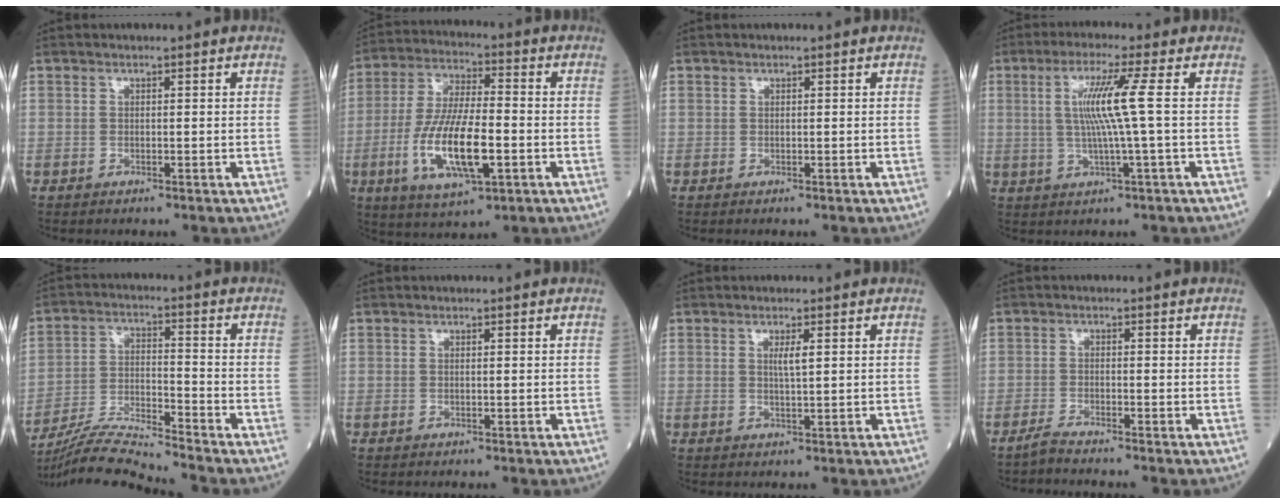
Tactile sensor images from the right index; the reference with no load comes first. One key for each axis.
{"total": 13.7, "fx": -3.7, "fy": 3.6, "fz": 12.7, "tx": -0.257, "ty": -0.011, "tz": -0.064}
{"total": 0.0}
{"total": 7.3, "fx": 0.9, "fy": -1.5, "fz": 7.1, "tx": -0.142, "ty": 0.002, "tz": 0.023}
{"total": 10.0, "fx": -9.5, "fy": -2.1, "fz": 2.6, "tx": -0.053, "ty": -0.010, "tz": -0.175}
{"total": 0.0}
{"total": 1.9, "fx": 0.6, "fy": 0.0, "fz": 1.8, "tx": -0.037, "ty": -0.002, "tz": 0.011}
{"total": 1.9, "fx": -1.7, "fy": -0.5, "fz": 0.5, "tx": -0.021, "ty": -0.007, "tz": -0.035}